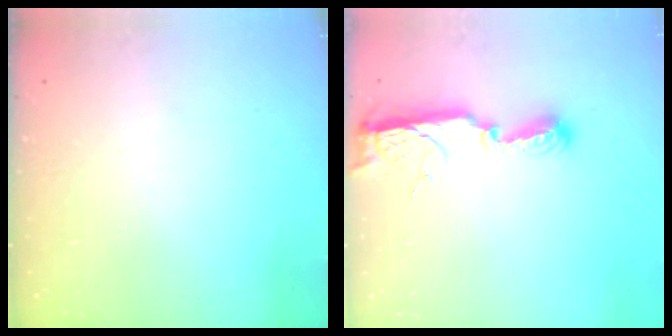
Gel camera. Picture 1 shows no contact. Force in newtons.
{"total": 9.5, "press": 9.2, "slide": 2.7}